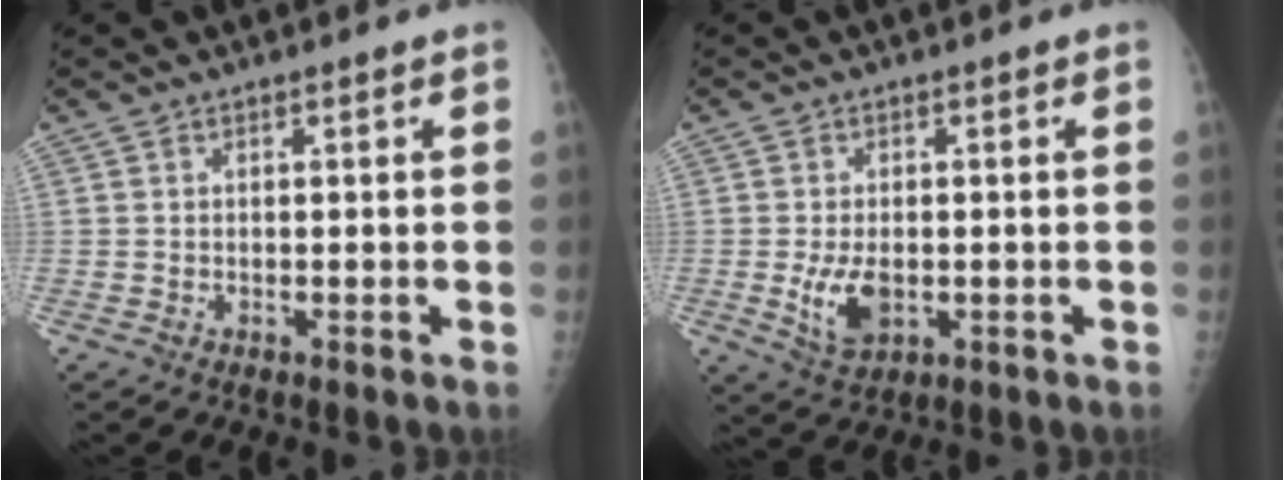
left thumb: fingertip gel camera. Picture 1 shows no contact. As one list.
[{"total": 6.0, "force": [-1.1, 3.6, 4.7], "torque": [-0.082, -0.010, -0.012]}]